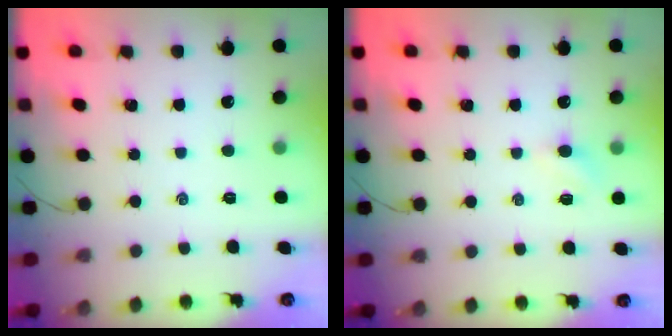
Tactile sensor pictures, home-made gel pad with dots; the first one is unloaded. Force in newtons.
{"total": 3.2, "press": 3.1, "slide": 1.0}